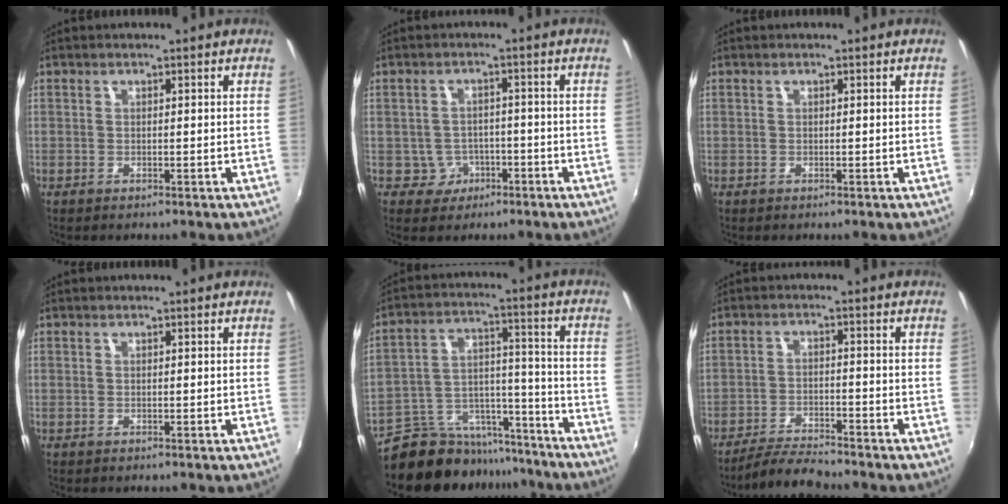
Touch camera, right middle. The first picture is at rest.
{"total": 4.2, "force": [-2.0, 3.7, 0.4], "torque": [-0.018, 0.012, -0.024]}
{"total": 0.0}
{"total": 0.0}
{"total": 15.3, "force": [-13.6, 6.3, 3.3], "torque": [-0.066, 0.043, -0.206]}
{"total": 6.8, "force": [-6.4, 0.4, 2.3], "torque": [-0.065, -0.007, -0.115]}